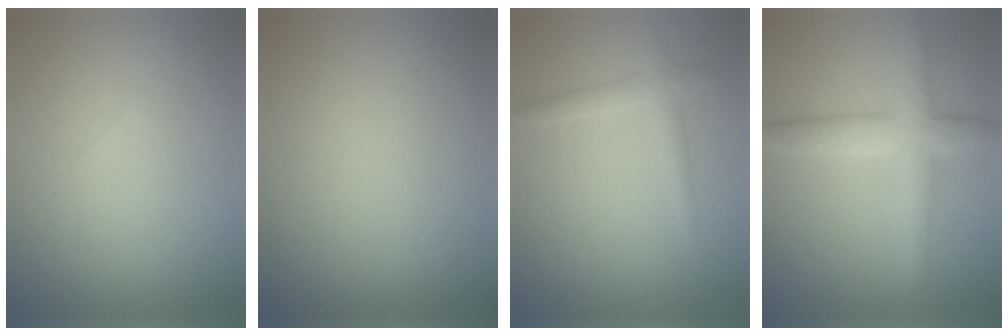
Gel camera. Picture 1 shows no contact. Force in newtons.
{"total": 0.0}
{"total": 1.8, "press": 1.8, "slide": 0.0}
{"total": 4.5, "press": 4.5, "slide": 0.1}